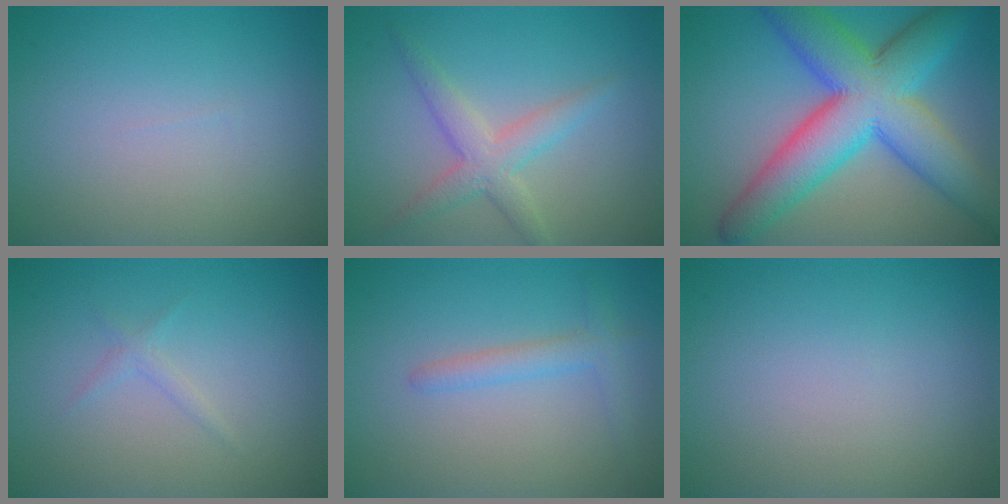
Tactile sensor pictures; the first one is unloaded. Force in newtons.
{"total": 3.3, "press": 3.3, "slide": 0.1}
{"total": 11.3, "press": 11.3, "slide": 0.2}
{"total": 0.9, "press": 0.9, "slide": 0.0}
{"total": 2.0, "press": 1.9, "slide": 0.2}
{"total": 0.0}